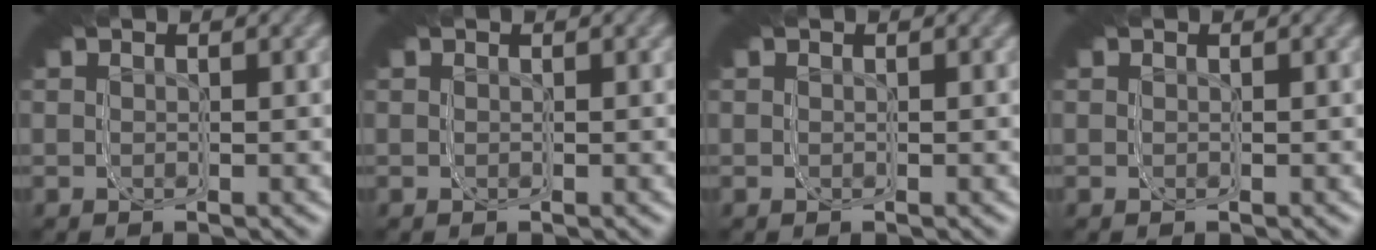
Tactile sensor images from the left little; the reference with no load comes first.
{"total": 0.0}
{"total": 0.0}
{"total": 0.0}